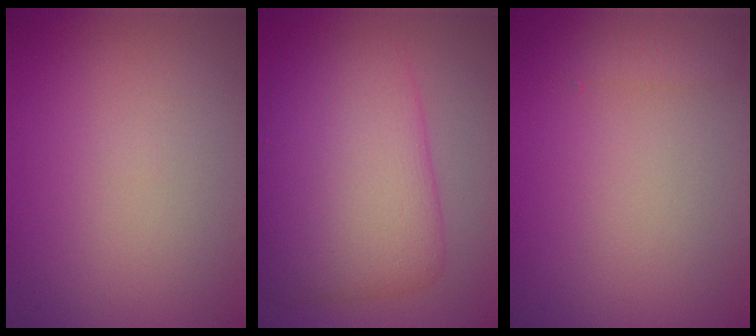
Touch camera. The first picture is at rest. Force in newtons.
{"total": 8.0, "press": 8.0, "slide": 0.1}
{"total": 1.3, "press": 1.3, "slide": 0.1}